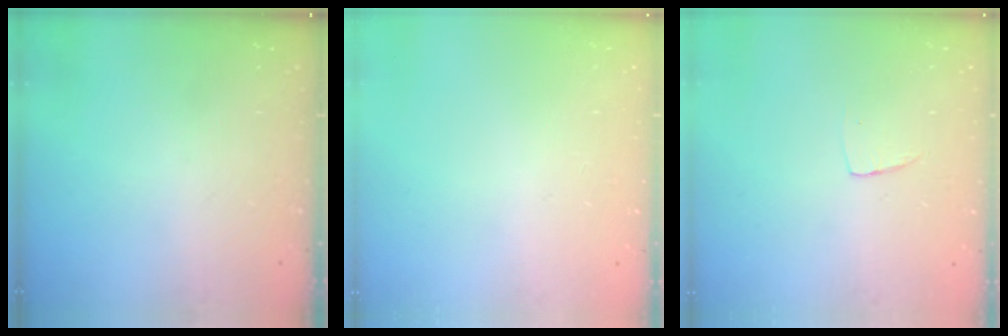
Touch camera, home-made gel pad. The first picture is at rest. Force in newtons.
{"total": 0.0}
{"total": 3.5, "press": 3.5, "slide": 0.3}